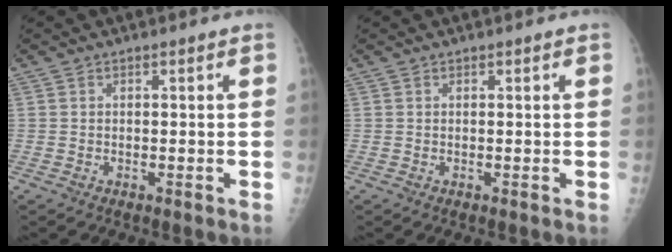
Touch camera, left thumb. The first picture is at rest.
{"total": 0.0}